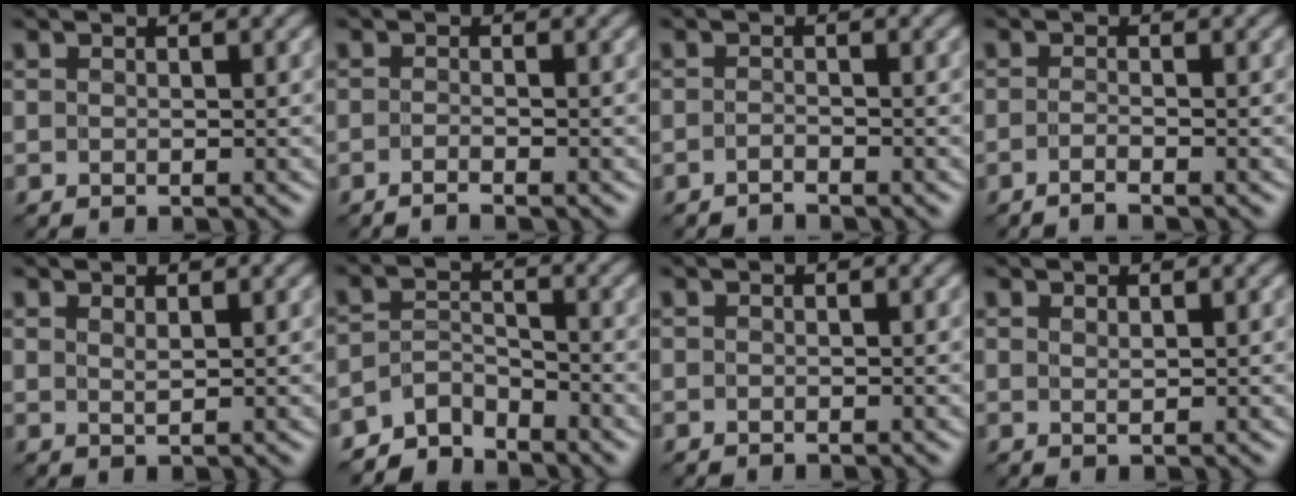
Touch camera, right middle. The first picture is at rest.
{"total": 1.1, "force": [-0.9, 0.0, 0.6], "torque": [-0.010, 0.000, -0.023]}
{"total": 1.0, "force": [-1.0, -0.1, 0.1], "torque": [-0.003, 0.003, -0.022]}
{"total": 1.2, "force": [-1.0, 0.0, 0.8], "torque": [-0.011, -0.001, -0.027]}
{"total": 0.8, "force": [0.7, -0.1, 0.4], "torque": [-0.011, 0.001, 0.012]}
{"total": 3.7, "force": [-3.4, 1.3, 0.6], "torque": [-0.003, 0.005, -0.073]}
{"total": 0.0}
{"total": 0.6, "force": [0.4, 0.1, 0.4], "torque": [-0.008, 0.002, 0.008]}